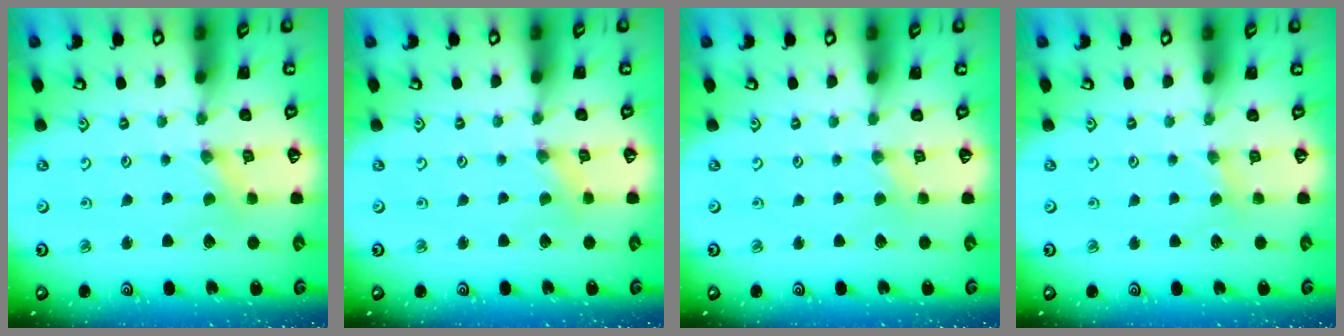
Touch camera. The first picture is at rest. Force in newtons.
{"total": 0.0}
{"total": 0.8, "press": 0.8, "slide": 0.3}
{"total": 2.6, "press": 2.6, "slide": 0.4}